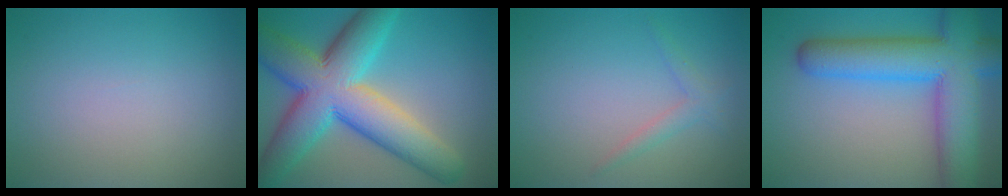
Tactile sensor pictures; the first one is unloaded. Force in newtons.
{"total": 12.3, "press": 12.3, "slide": 0.5}
{"total": 1.4, "press": 1.4, "slide": 0.1}
{"total": 10.7, "press": 10.7, "slide": 0.5}